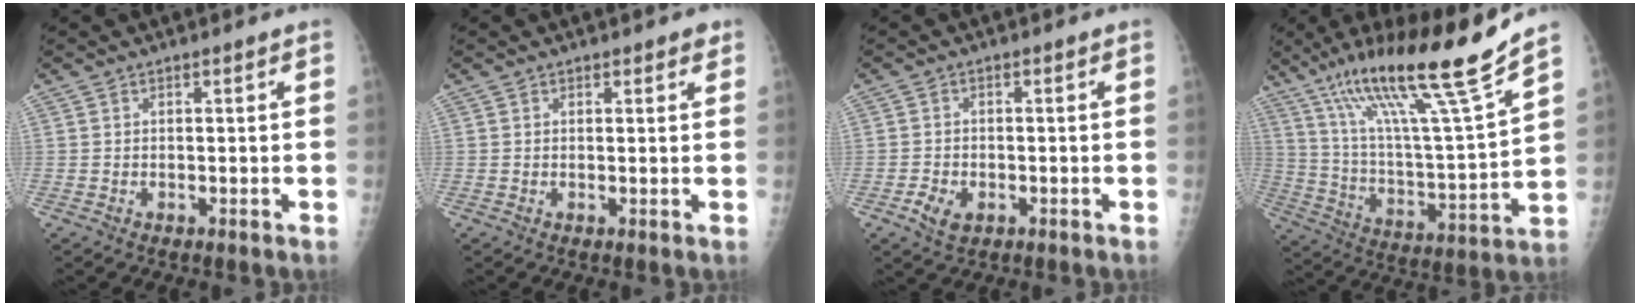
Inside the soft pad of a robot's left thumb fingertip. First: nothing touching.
{"total": 1.4, "force": [1.0, 0.7, 0.6], "torque": [0.007, -0.004, 0.007]}
{"total": 3.7, "force": [-1.6, 2.5, 2.3], "torque": [-0.040, 0.000, -0.025]}
{"total": 23.7, "force": [15.9, 1.4, 17.5], "torque": [-0.275, -0.059, 0.280]}